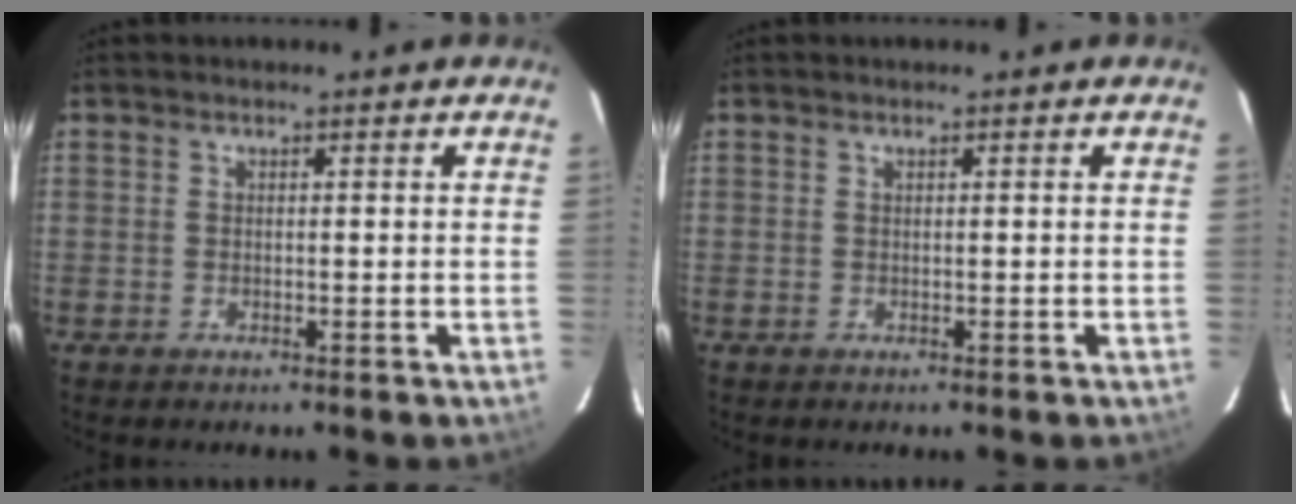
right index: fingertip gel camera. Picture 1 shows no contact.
{"total": 0.0}